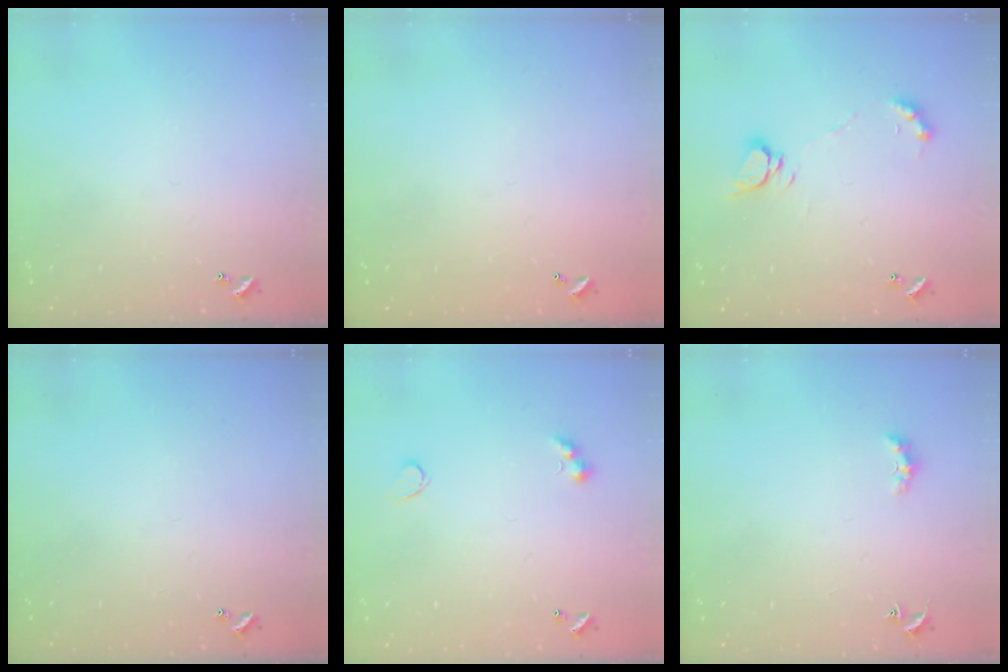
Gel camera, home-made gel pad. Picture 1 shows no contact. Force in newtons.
{"total": 2.9, "press": 2.9, "slide": 0.1}
{"total": 6.1, "press": 6.1, "slide": 0.7}
{"total": 0.0}
{"total": 2.8, "press": 2.7, "slide": 0.7}
{"total": 1.5, "press": 1.4, "slide": 0.5}